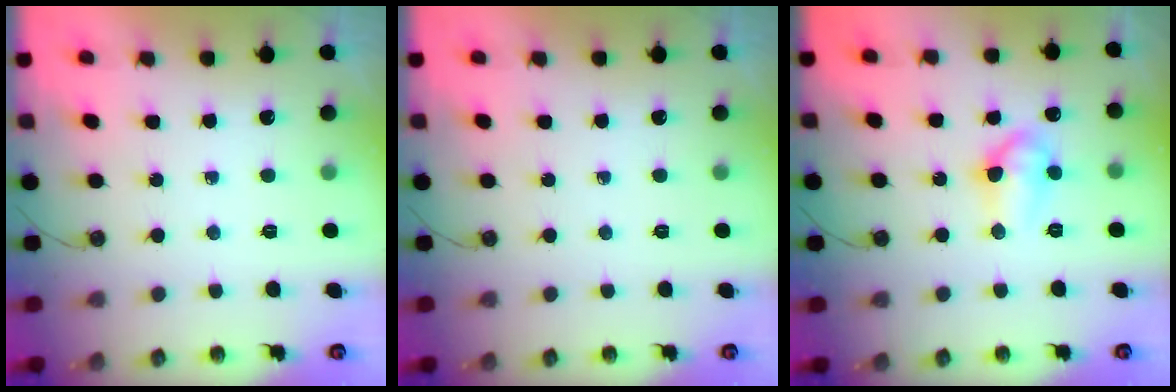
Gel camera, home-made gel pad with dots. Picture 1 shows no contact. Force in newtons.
{"total": 0.0}
{"total": 9.0, "press": 9.0, "slide": 0.8}